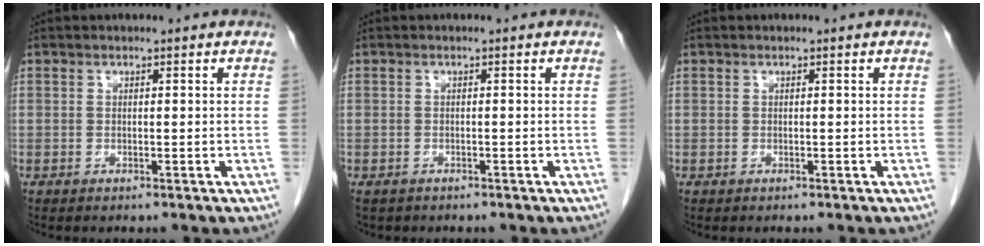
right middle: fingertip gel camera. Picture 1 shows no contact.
{"total": 1.6, "force": [-1.2, 1.1, 0.2], "torque": [-0.009, 0.001, -0.017]}
{"total": 0.0}